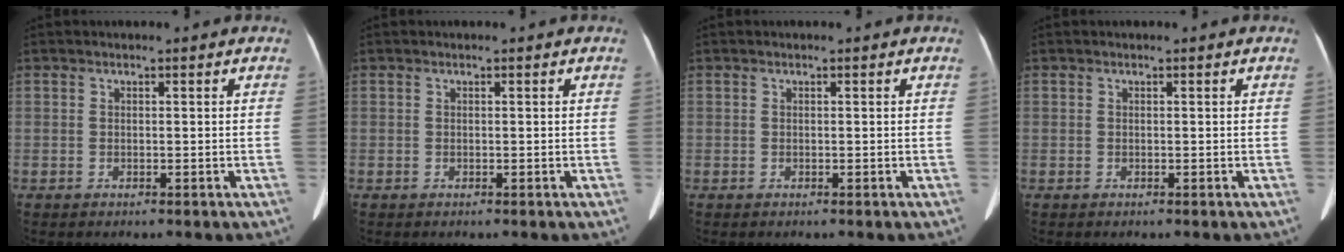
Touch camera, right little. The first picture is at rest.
{"total": 0.0}
{"total": 0.0}
{"total": 0.0}